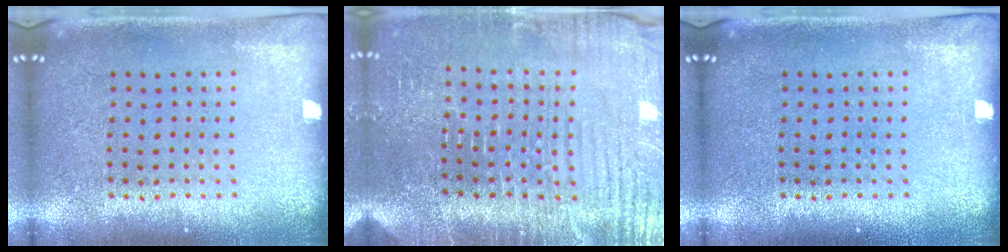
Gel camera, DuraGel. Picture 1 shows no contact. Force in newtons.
{"total": 4.5, "press": 4.3, "slide": 1.2}
{"total": 0.0}